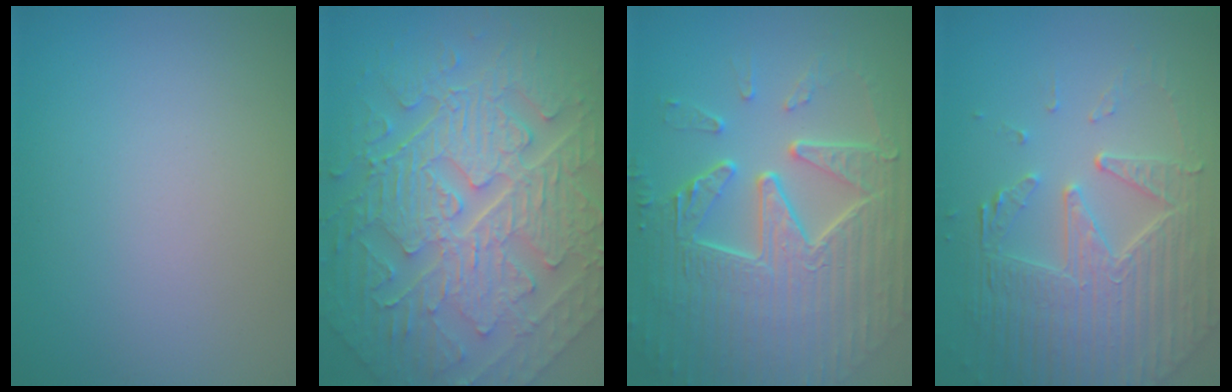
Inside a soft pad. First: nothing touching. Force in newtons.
{"total": 11.1, "press": 7.6, "slide": 8.1}
{"total": 9.4, "press": 6.4, "slide": 6.9}
{"total": 7.1, "press": 5.3, "slide": 4.7}